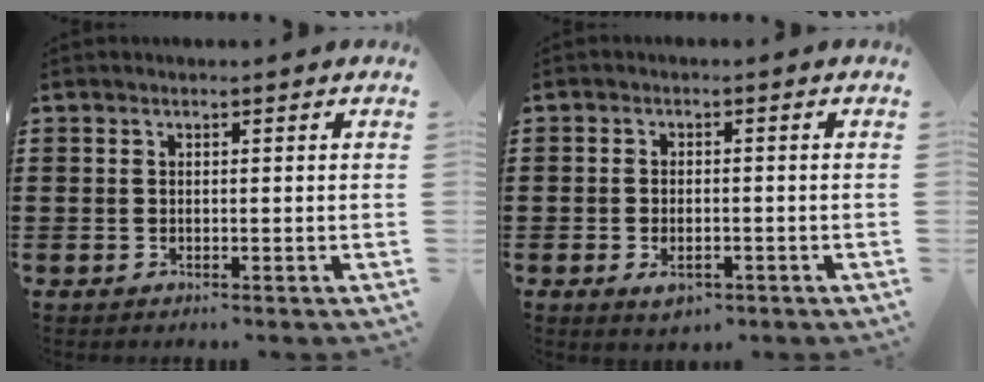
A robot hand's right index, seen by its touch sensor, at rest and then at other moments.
{"total": 2.7, "force": [-1.4, 1.4, 1.8], "torque": [-0.039, -0.001, -0.028]}